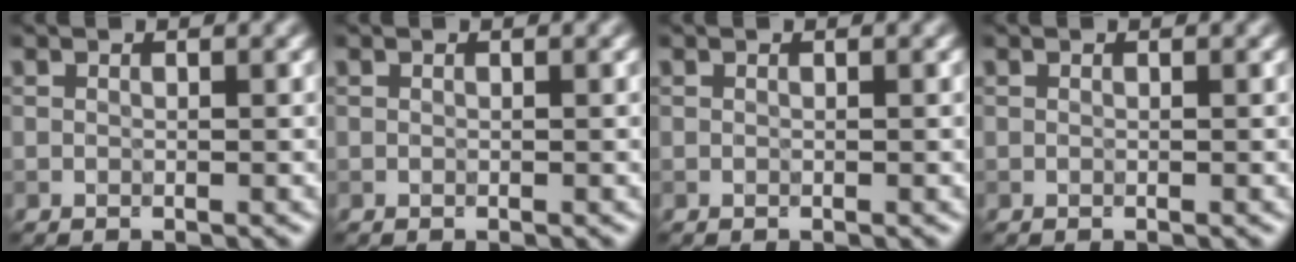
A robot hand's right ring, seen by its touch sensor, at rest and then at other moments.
{"total": 0.0}
{"total": 0.0}
{"total": 0.0}